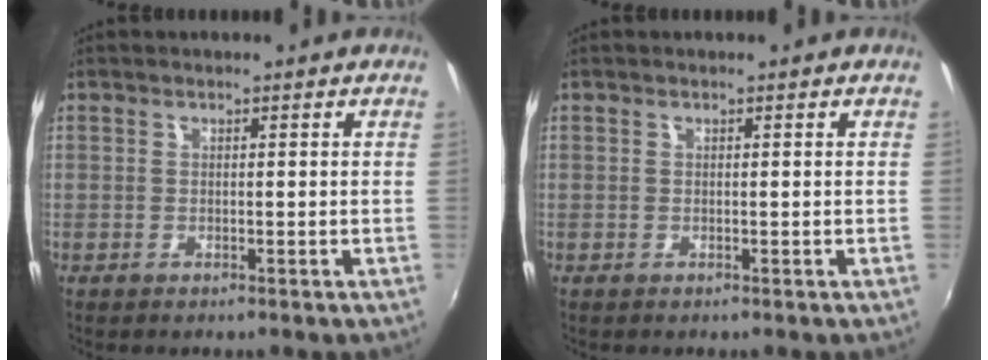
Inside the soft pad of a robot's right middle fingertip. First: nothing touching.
{"total": 0.0}